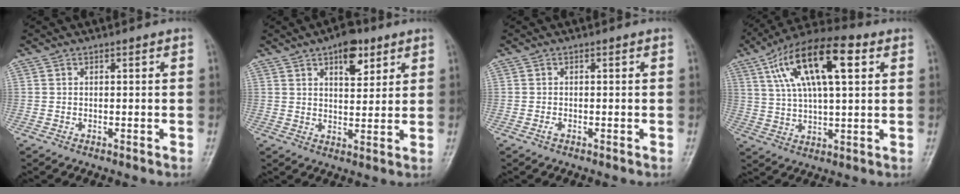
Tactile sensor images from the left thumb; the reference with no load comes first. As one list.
[{"total": 7.8, "force": [4.4, 3.8, 5.3], "torque": [-0.051, -0.020, 0.061]}, {"total": 0.8, "force": [-0.4, 0.4, 0.6], "torque": [-0.011, -0.001, -0.008]}, {"total": 17.9, "force": [6.6, 7.1, 15.1], "torque": [-0.257, 0.010, 0.109]}]